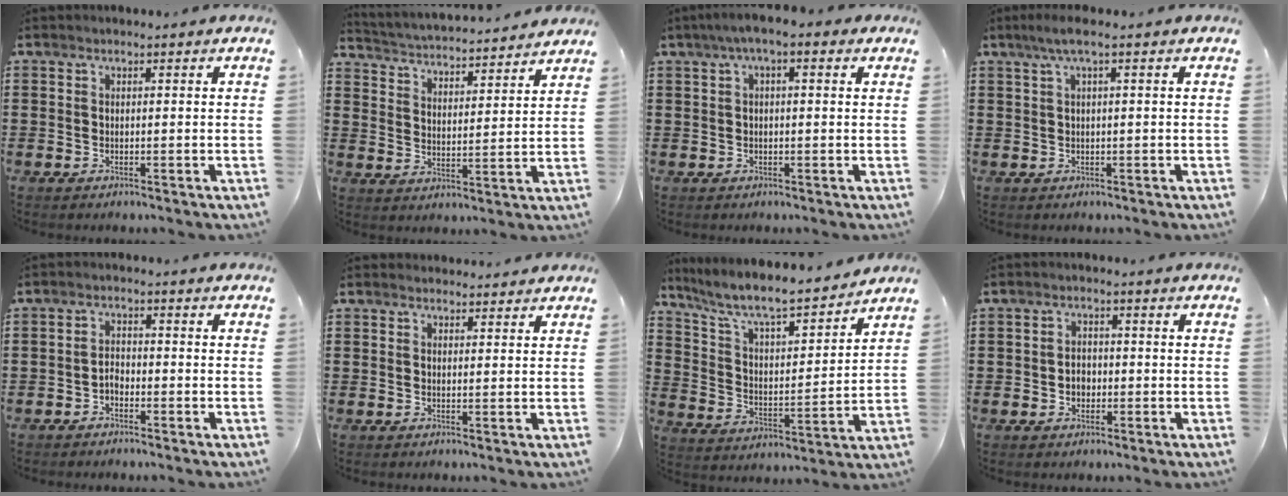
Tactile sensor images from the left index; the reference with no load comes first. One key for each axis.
{"total": 3.4, "fx": 3.4, "fy": -0.2, "fz": 0.0, "tx": -0.022, "ty": -0.033, "tz": 0.051}
{"total": 3.2, "fx": 0.6, "fy": 0.7, "fz": 3.0, "tx": -0.055, "ty": 0.007, "tz": 0.007}
{"total": 2.5, "fx": 0.7, "fy": 0.1, "fz": 2.4, "tx": -0.052, "ty": -0.003, "tz": 0.009}
{"total": 1.8, "fx": -1.3, "fy": 0.9, "fz": 0.7, "tx": -0.020, "ty": 0.005, "tz": -0.028}
{"total": 1.7, "fx": 1.6, "fy": 0.4, "fz": 0.0, "tx": -0.004, "ty": 0.003, "tz": 0.032}
{"total": 8.0, "fx": 6.9, "fy": 0.9, "fz": 4.0, "tx": -0.105, "ty": -0.045, "tz": 0.113}
{"total": 2.0, "fx": -0.5, "fy": 1.7, "fz": 1.1, "tx": -0.024, "ty": 0.003, "tz": -0.012}